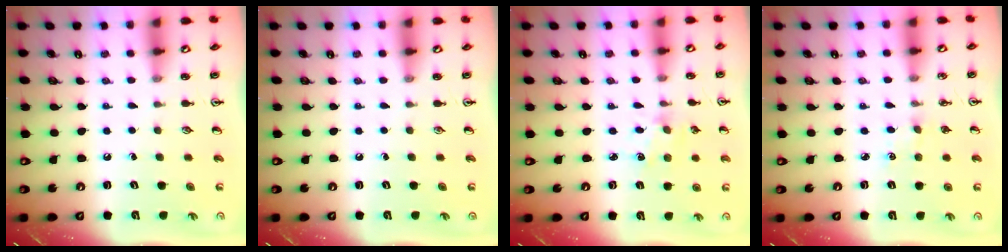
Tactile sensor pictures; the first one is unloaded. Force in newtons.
{"total": 0.0}
{"total": 2.6, "press": 2.6, "slide": 0.4}
{"total": 2.0, "press": 2.0, "slide": 0.3}